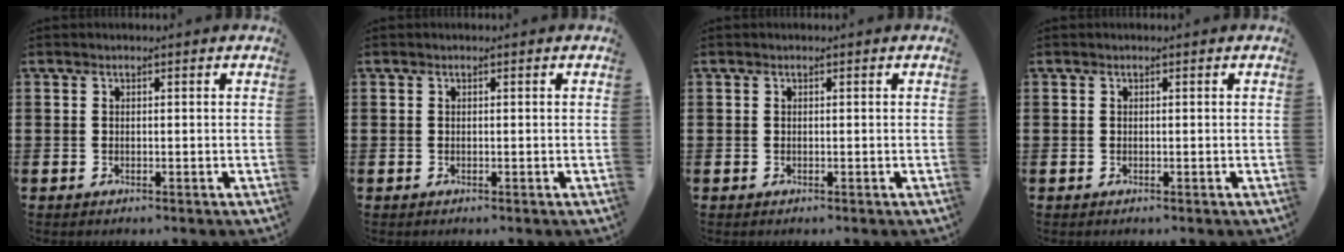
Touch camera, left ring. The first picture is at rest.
{"total": 0.0}
{"total": 0.0}
{"total": 0.0}